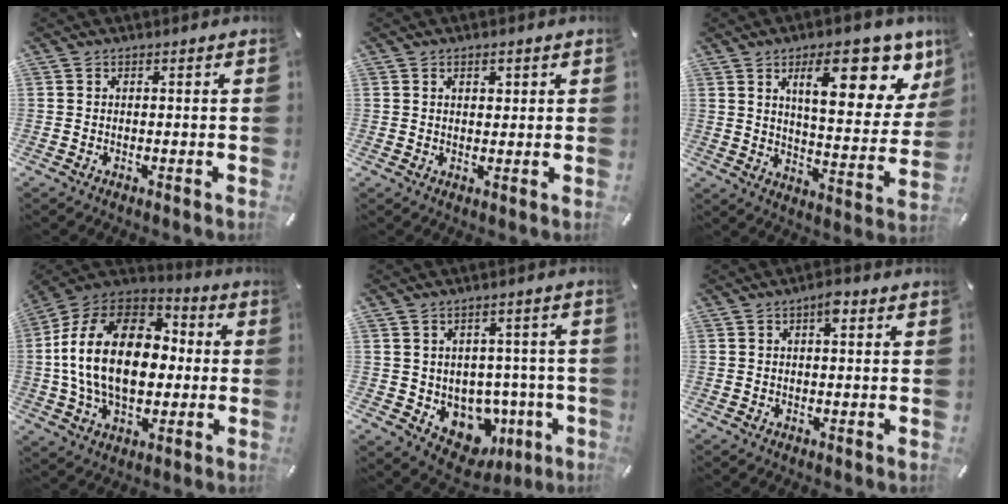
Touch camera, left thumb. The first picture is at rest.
{"total": 1.8, "force": [0.9, 1.3, 0.9], "torque": [-0.004, -0.002, 0.011]}
{"total": 19.5, "force": [10.4, 7.6, 14.6], "torque": [-0.205, -0.050, 0.162]}
{"total": 23.8, "force": [-0.2, 16.1, 17.6], "torque": [-0.352, 0.026, -0.001]}
{"total": 7.6, "force": [-1.2, 7.1, 2.4], "torque": [-0.035, -0.010, -0.005]}
{"total": 2.9, "force": [1.3, 1.1, 2.4], "torque": [-0.036, -0.001, 0.017]}